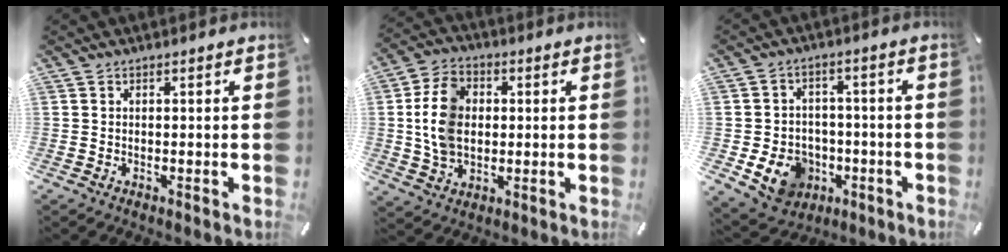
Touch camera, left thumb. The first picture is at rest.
{"total": 11.7, "force": [0.9, 9.0, 7.3], "torque": [-0.160, 0.012, 0.016]}
{"total": 10.3, "force": [-3.5, 8.7, 4.3], "torque": [-0.088, 0.022, -0.057]}